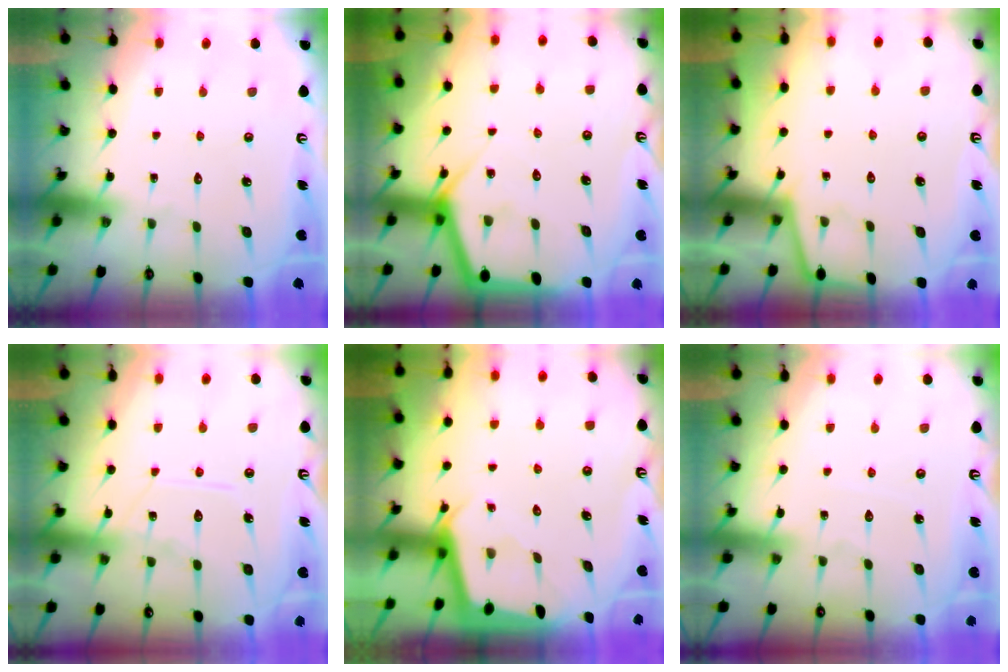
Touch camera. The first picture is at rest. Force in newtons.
{"total": 6.6, "press": 6.6, "slide": 0.4}
{"total": 2.4, "press": 2.4, "slide": 0.4}
{"total": 9.9, "press": 9.8, "slide": 0.8}
{"total": 2.0, "press": 2.0, "slide": 0.2}
{"total": 3.6, "press": 3.5, "slide": 0.4}